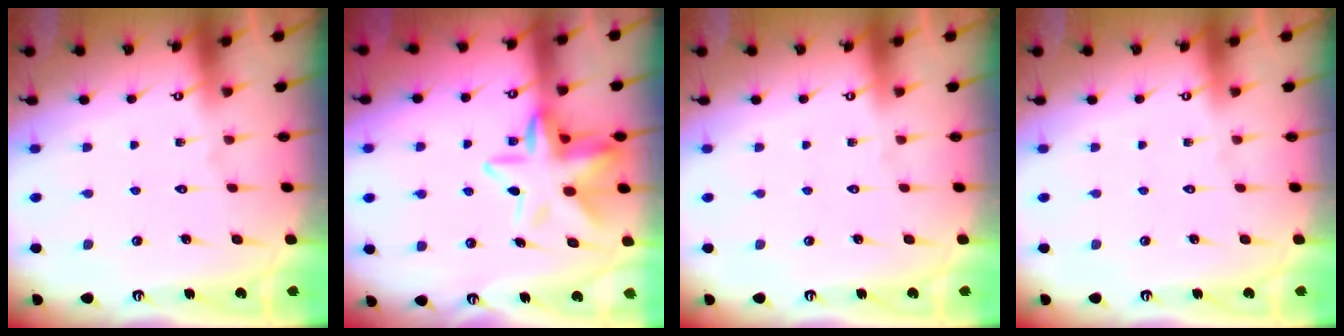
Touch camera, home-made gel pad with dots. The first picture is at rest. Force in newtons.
{"total": 12.7, "press": 12.6, "slide": 1.8}
{"total": 0.0}
{"total": 0.0}